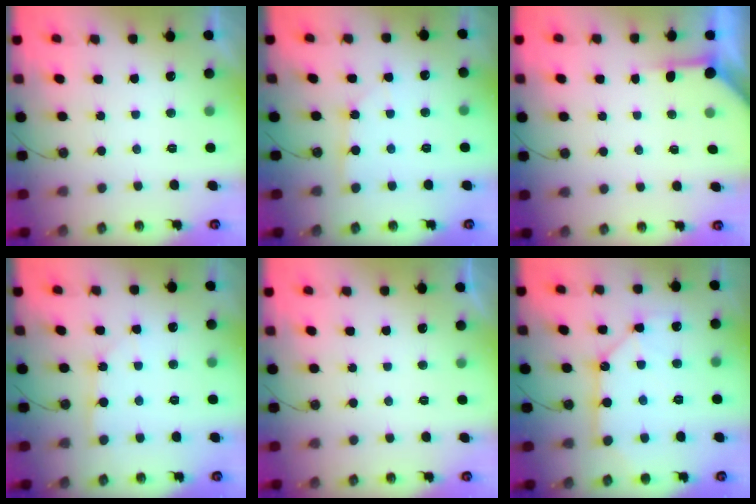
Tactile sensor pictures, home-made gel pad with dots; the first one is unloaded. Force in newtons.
{"total": 2.3, "press": 2.3, "slide": 0.3}
{"total": 3.7, "press": 3.6, "slide": 0.5}
{"total": 2.5, "press": 2.5, "slide": 0.3}
{"total": 0.0}
{"total": 12.6, "press": 12.5, "slide": 1.2}